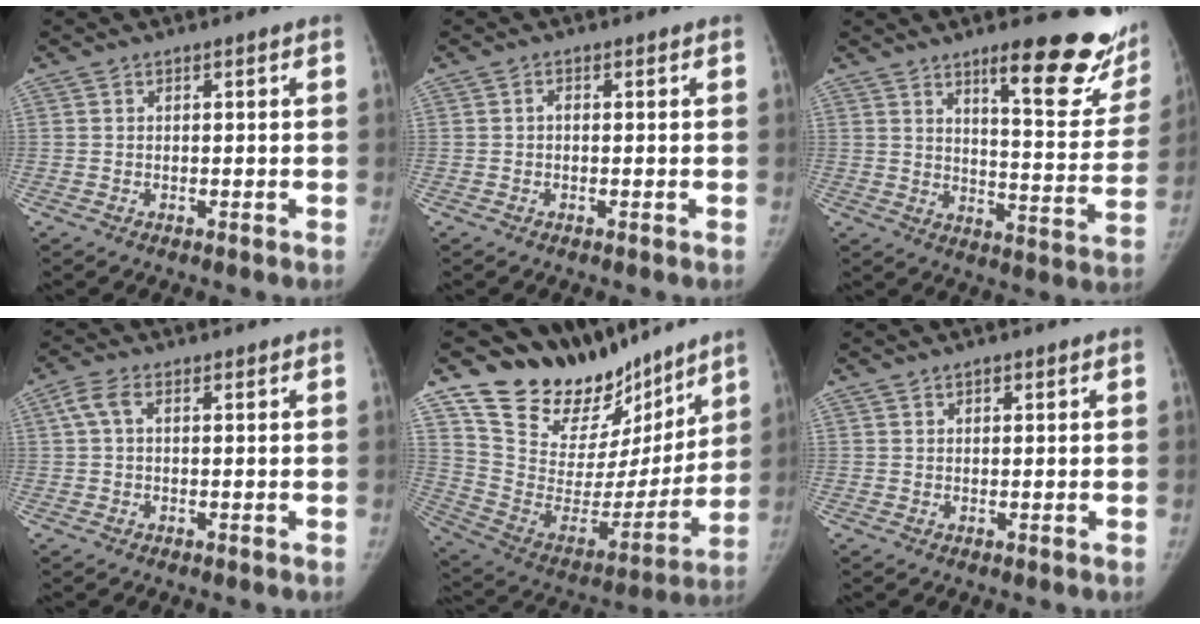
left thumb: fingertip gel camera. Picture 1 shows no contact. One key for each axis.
{"total": 0.7, "fx": -0.1, "fy": 0.5, "fz": 0.5, "tx": -0.006, "ty": 0.002, "tz": -0.005}
{"total": 20.2, "fx": 13.1, "fy": 5.2, "fz": 14.5, "tx": -0.145, "ty": -0.091, "tz": 0.177}
{"total": 3.3, "fx": 1.0, "fy": 1.7, "fz": 2.6, "tx": -0.062, "ty": 0.015, "tz": 0.020}
{"total": 21.8, "fx": 18.1, "fy": 10.3, "fz": 6.3, "tx": -0.041, "ty": -0.116, "tz": 0.300}
{"total": 1.0, "fx": 0.7, "fy": 0.5, "fz": 0.5, "tx": -0.004, "ty": -0.003, "tz": 0.009}